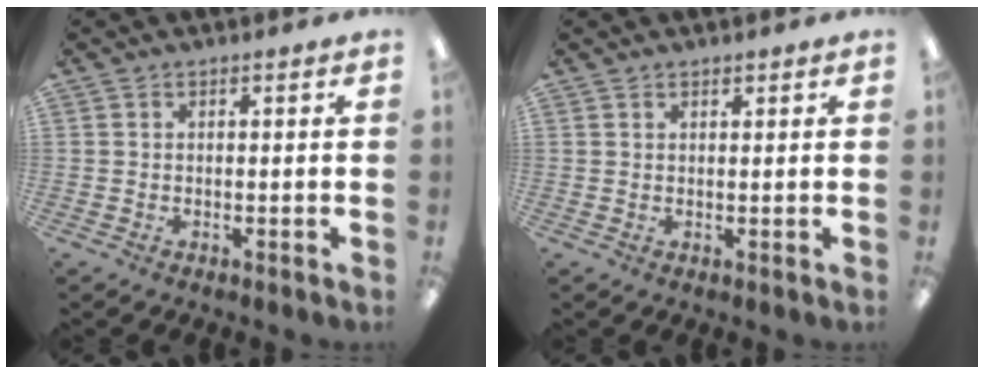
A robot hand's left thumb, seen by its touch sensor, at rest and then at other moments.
{"total": 0.9, "force": [0.8, 0.4, 0.1], "torque": [-0.003, 0.000, 0.016]}